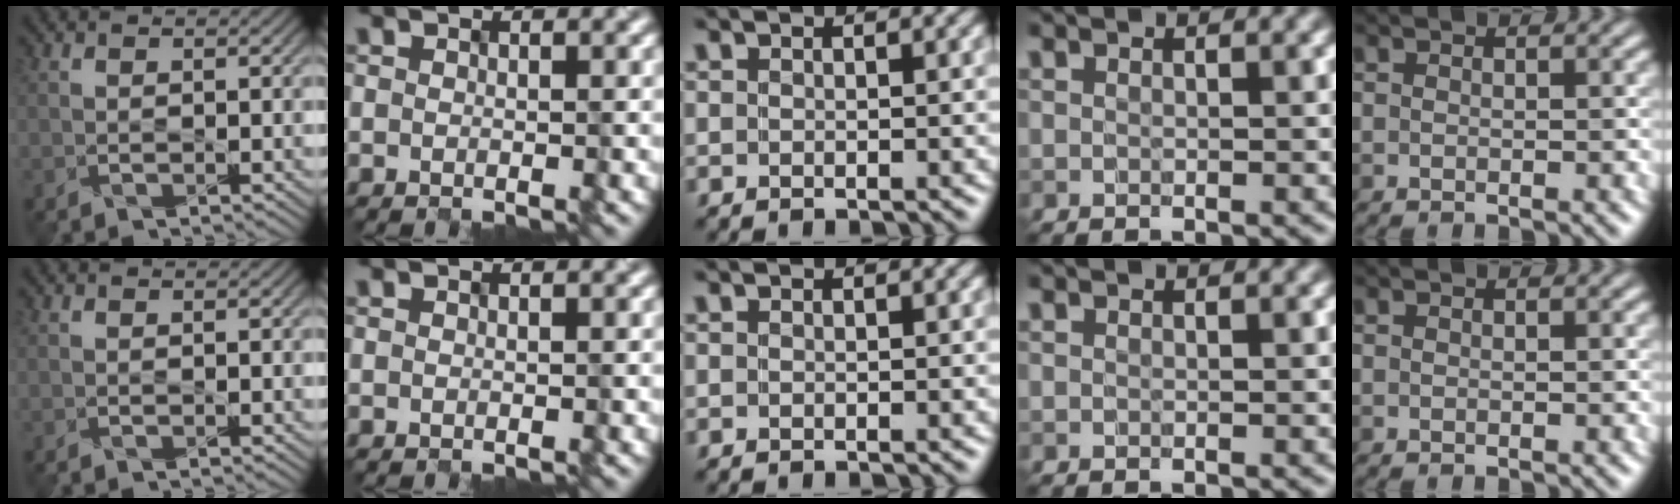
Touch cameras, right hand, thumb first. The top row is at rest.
{}